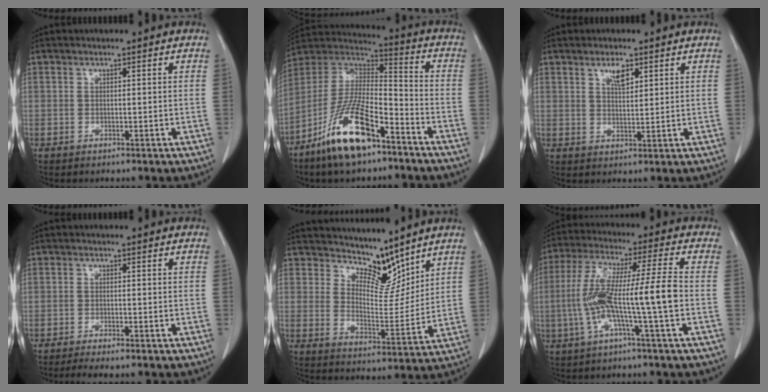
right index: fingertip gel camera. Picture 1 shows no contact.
{"total": 16.4, "force": [-10.0, 4.6, 12.2], "torque": [-0.247, -0.001, -0.184]}
{"total": 3.2, "force": [1.9, 1.1, 2.3], "torque": [-0.044, 0.000, 0.036]}
{"total": 4.5, "force": [-3.8, 0.1, 2.4], "torque": [-0.029, -0.007, -0.057]}
{"total": 6.9, "force": [6.3, 2.1, 1.7], "torque": [-0.023, -0.012, 0.119]}
{"total": 12.4, "force": [-2.6, -0.6, 12.1], "torque": [-0.241, 0.017, -0.052]}